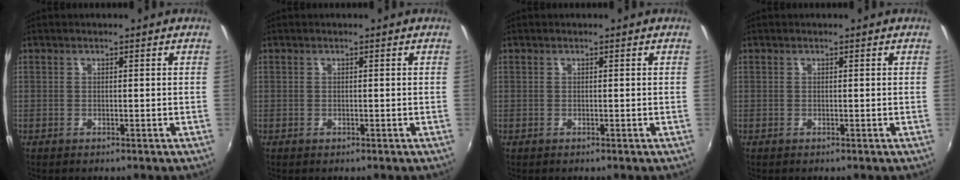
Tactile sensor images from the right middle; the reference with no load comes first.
{"total": 0.0}
{"total": 0.0}
{"total": 0.0}